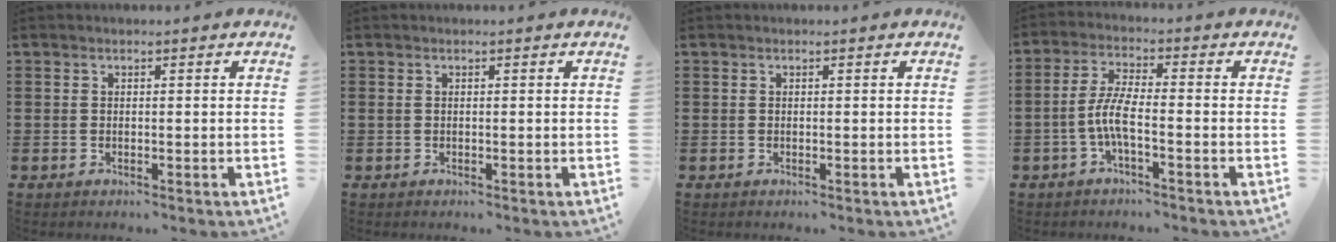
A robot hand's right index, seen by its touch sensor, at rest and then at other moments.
{"total": 0.0}
{"total": 0.0}
{"total": 5.5, "force": [-1.9, 1.2, 4.9], "torque": [-0.122, -0.010, -0.046]}